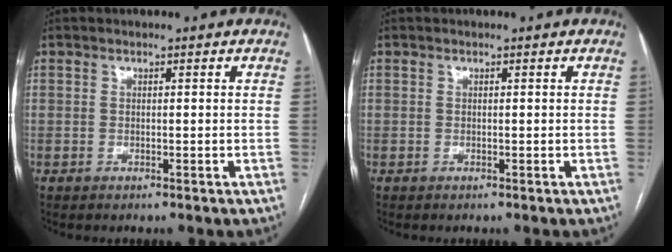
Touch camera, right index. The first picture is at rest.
{"total": 0.0}